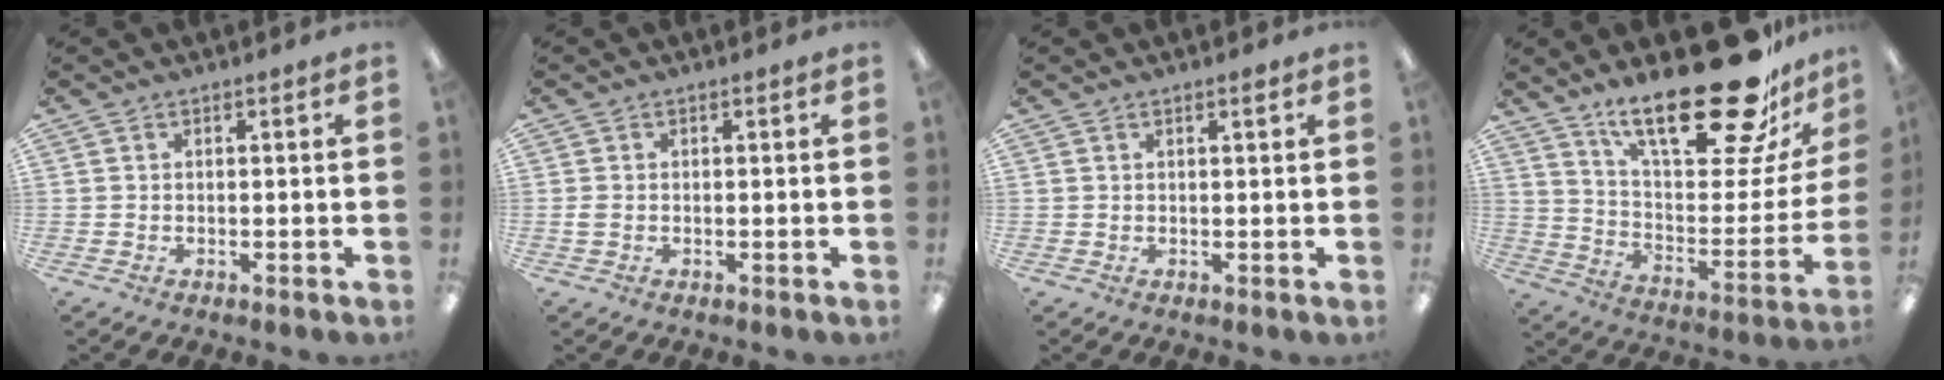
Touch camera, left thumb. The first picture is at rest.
{"total": 1.3, "force": [-0.2, 0.9, 0.9], "torque": [-0.017, 0.003, -0.004]}
{"total": 1.0, "force": [0.8, 0.1, 0.7], "torque": [-0.006, -0.003, 0.011]}
{"total": 28.6, "force": [20.0, 8.8, 18.3], "torque": [-0.267, -0.136, 0.330]}